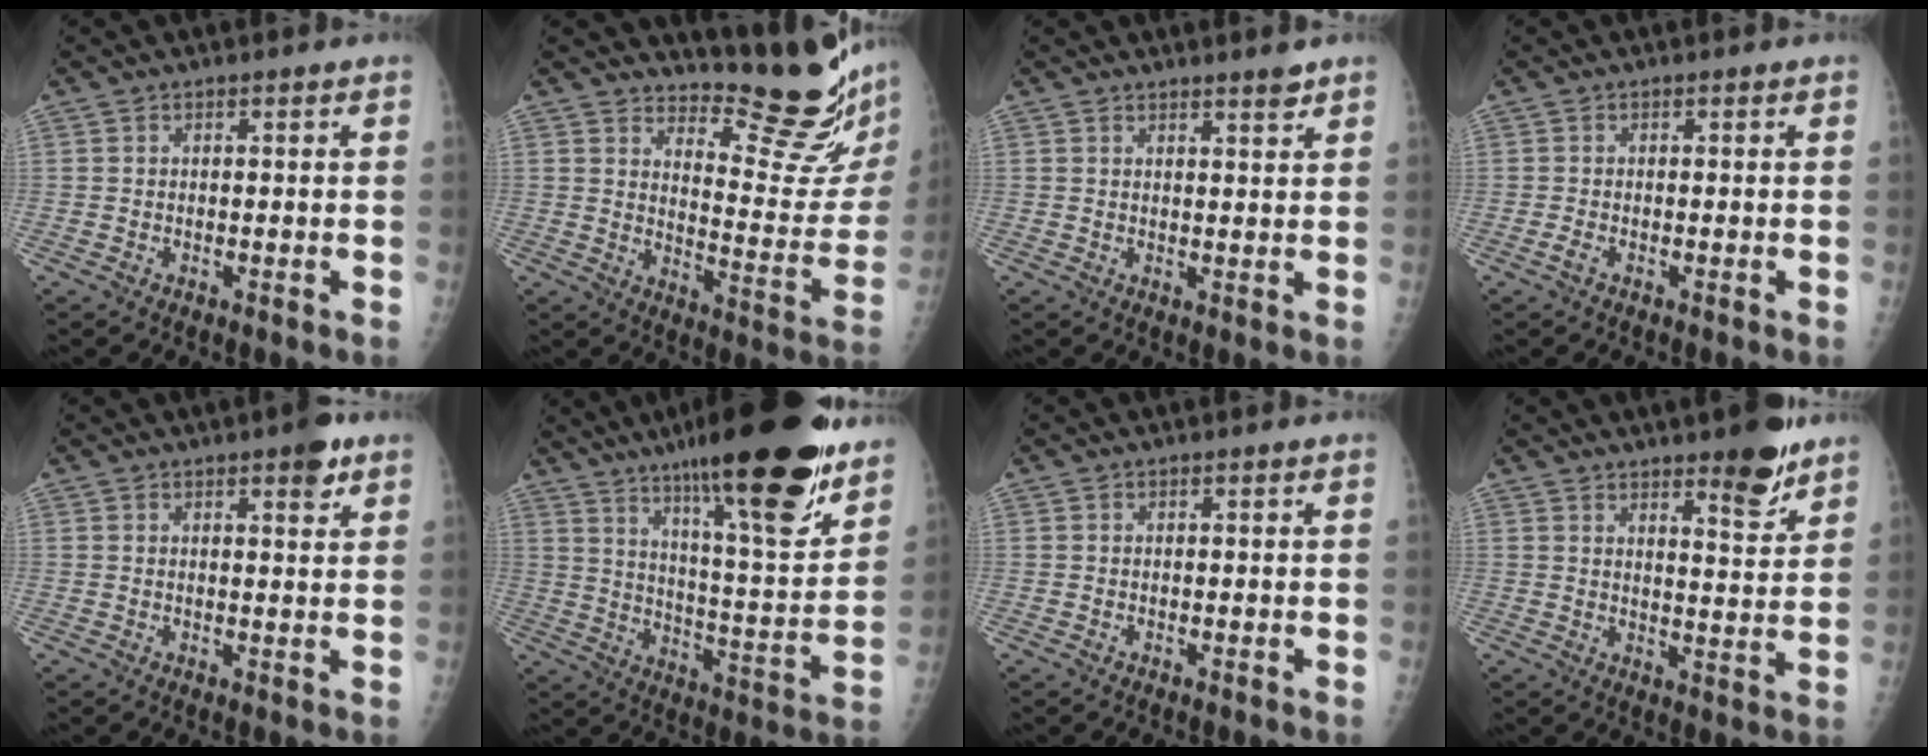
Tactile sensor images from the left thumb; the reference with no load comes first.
{"total": 17.9, "force": [16.5, 2.4, 6.6], "torque": [-0.061, -0.188, 0.214]}
{"total": 2.3, "force": [2.0, 0.2, 1.2], "torque": [-0.015, -0.018, 0.030]}
{"total": 0.9, "force": [-0.3, 0.3, 0.8], "torque": [-0.018, -0.003, -0.007]}
{"total": 4.0, "force": [2.5, 1.3, 2.9], "torque": [-0.031, -0.011, 0.029]}
{"total": 25.8, "force": [17.6, 4.6, 18.3], "torque": [-0.257, -0.071, 0.276]}
{"total": 0.0}
{"total": 8.7, "force": [6.1, 2.2, 5.8], "torque": [-0.062, -0.043, 0.088]}